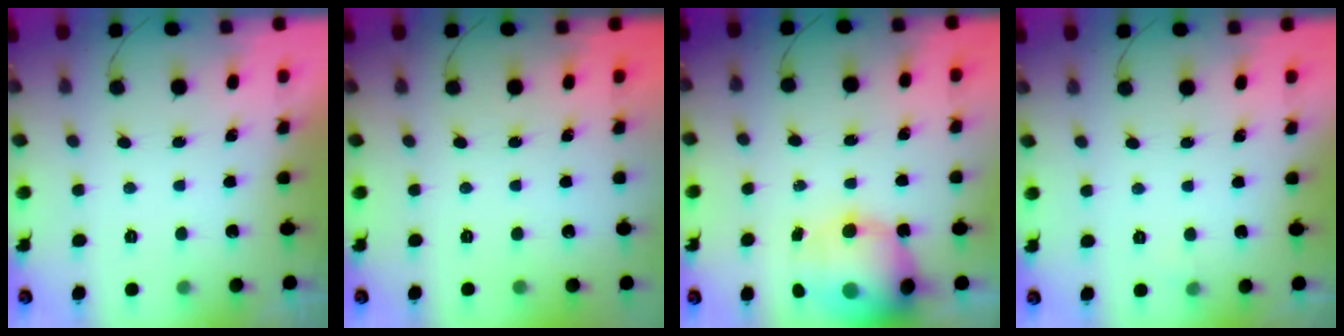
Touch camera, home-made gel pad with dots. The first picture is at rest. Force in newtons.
{"total": 0.0}
{"total": 15.0, "press": 14.5, "slide": 3.9}
{"total": 2.3, "press": 2.1, "slide": 0.9}